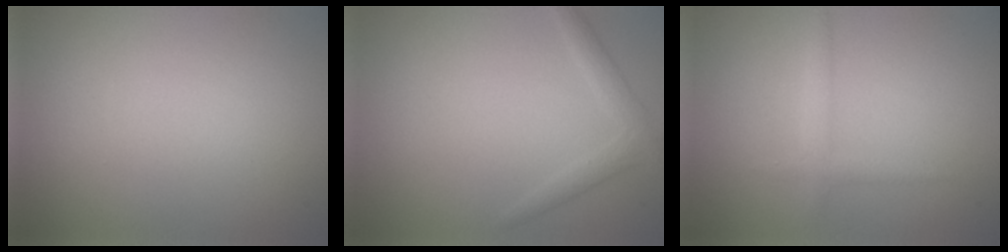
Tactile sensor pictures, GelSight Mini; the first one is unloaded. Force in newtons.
{"total": 1.9, "press": 1.9, "slide": 0.2}
{"total": 1.4, "press": 1.4, "slide": 0.0}